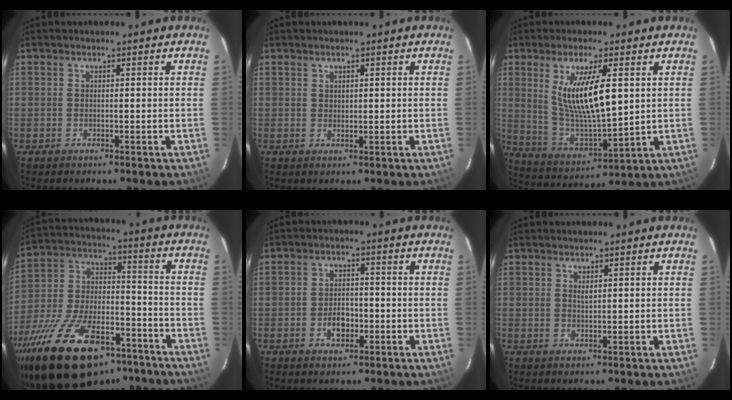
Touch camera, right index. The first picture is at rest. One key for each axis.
{"total": 1.1, "fx": 0.7, "fy": 0.7, "fz": 0.3, "tx": -0.001, "ty": 0.003, "tz": 0.013}
{"total": 13.9, "fx": 3.8, "fy": 3.8, "fz": 12.8, "tx": -0.239, "ty": -0.015, "tz": 0.087}
{"total": 27.5, "fx": -18.2, "fy": 12.5, "fz": 16.5, "tx": -0.321, "ty": -0.009, "tz": -0.284}
{"total": 4.2, "fx": -1.6, "fy": 2.9, "fz": 2.6, "tx": -0.047, "ty": 0.005, "tz": -0.023}
{"total": 1.0, "fx": 0.6, "fy": 0.4, "fz": 0.6, "tx": -0.011, "ty": 0.001, "tz": 0.013}